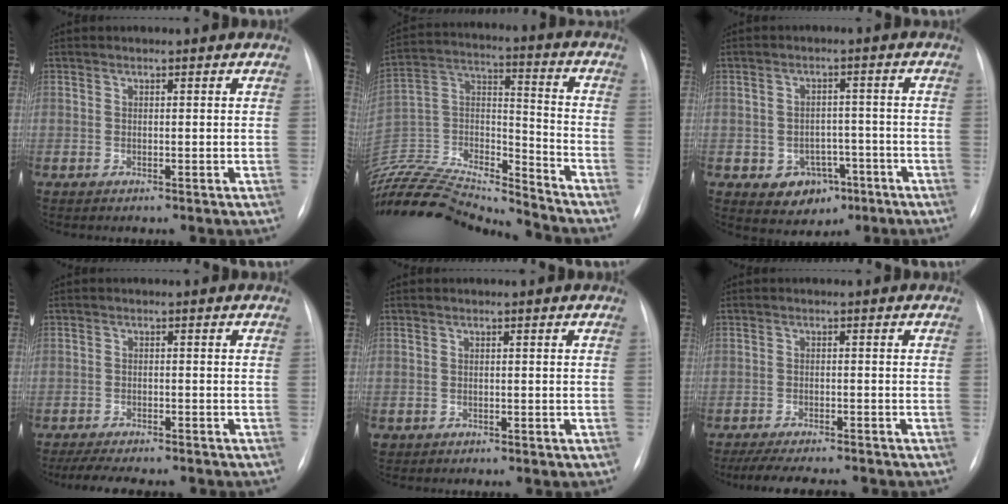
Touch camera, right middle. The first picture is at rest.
{"total": 23.8, "force": [-22.7, 1.9, 6.9], "torque": [-0.155, 0.012, -0.389]}
{"total": 6.4, "force": [-2.9, 5.0, 2.8], "torque": [-0.036, 0.013, -0.031]}
{"total": 9.2, "force": [-7.8, 2.7, 4.1], "torque": [-0.060, -0.003, -0.109]}
{"total": 0.8, "force": [-0.3, 0.7, 0.1], "torque": [-0.002, 0.004, -0.001]}
{"total": 10.5, "force": [-9.2, 2.2, 4.5], "torque": [-0.066, -0.006, -0.127]}